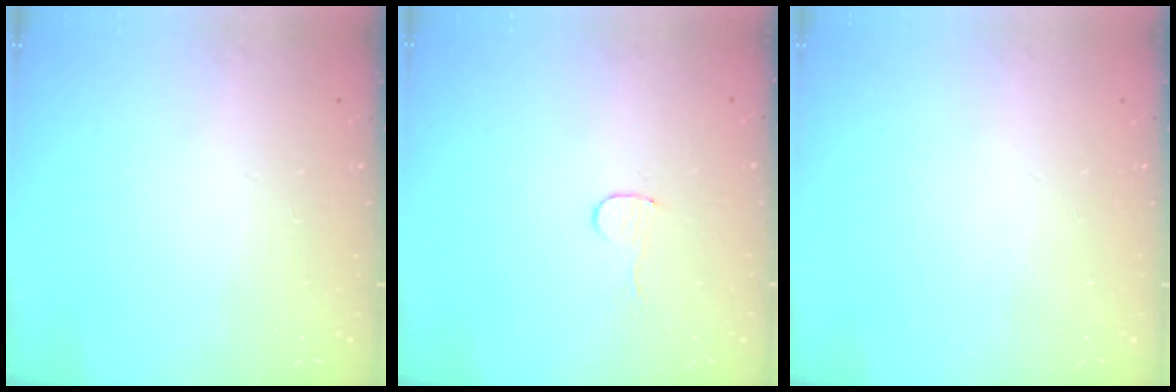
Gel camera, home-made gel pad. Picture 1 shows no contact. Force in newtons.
{"total": 4.1, "press": 4.1, "slide": 0.3}
{"total": 0.0}